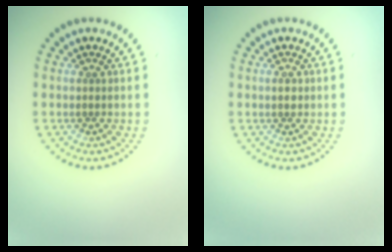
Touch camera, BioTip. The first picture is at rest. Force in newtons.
{"total": 1.2, "press": 1.2, "slide": 0.1}